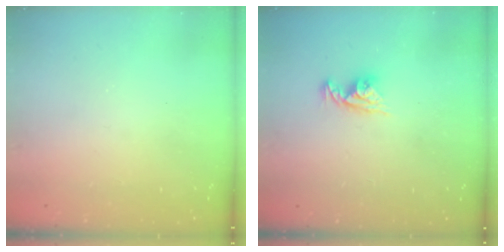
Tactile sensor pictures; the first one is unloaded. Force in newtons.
{"total": 7.6, "press": 7.6, "slide": 0.6}